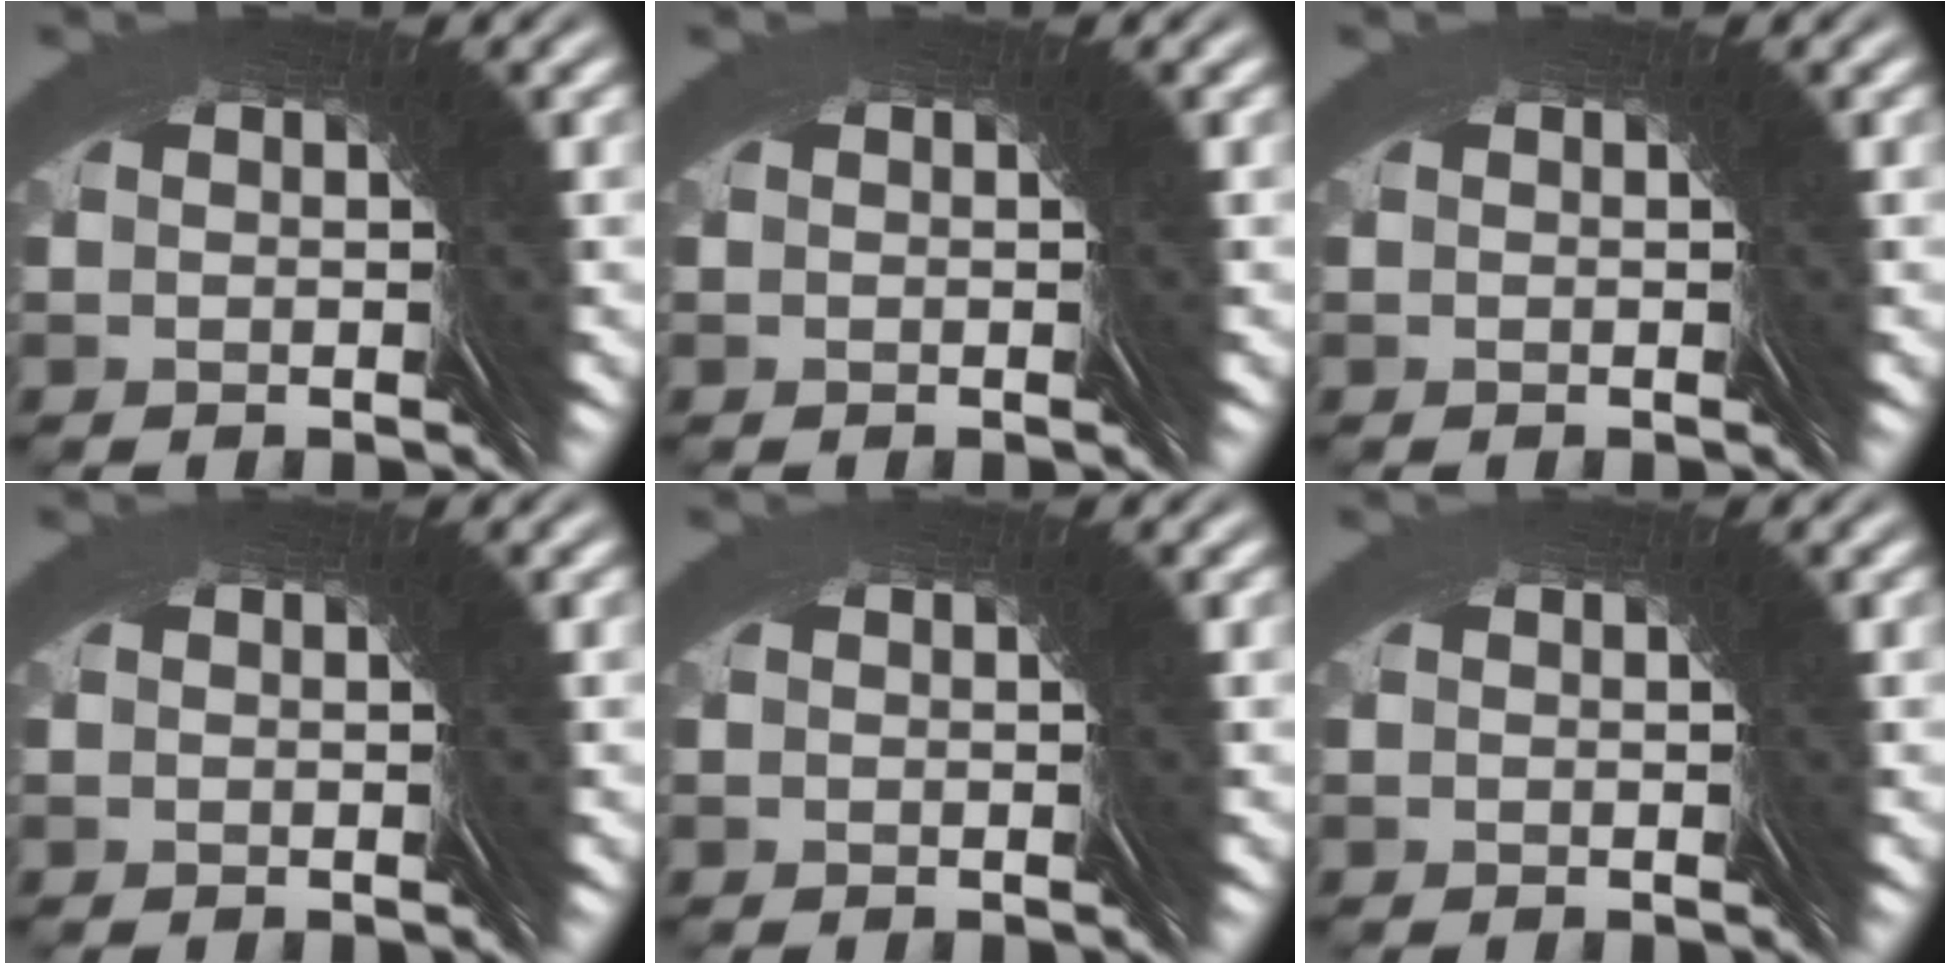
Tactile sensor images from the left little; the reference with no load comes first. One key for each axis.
{"total": 0.0}
{"total": 0.0}
{"total": 0.0}
{"total": 0.0}
{"total": 0.0}